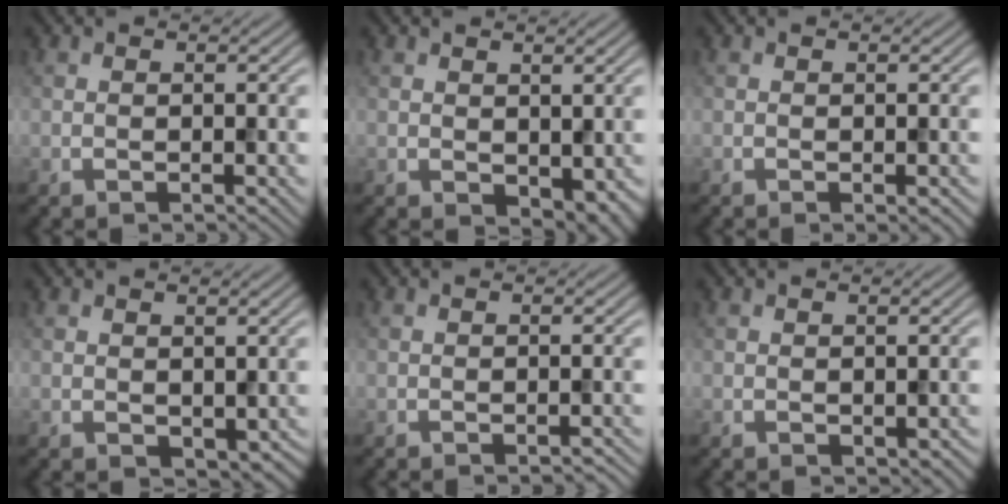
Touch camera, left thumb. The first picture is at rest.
{"total": 2.7, "force": [0.4, 1.8, 2.0], "torque": [-0.034, -0.010, 0.015]}
{"total": 1.0, "force": [-0.4, 0.1, 0.9], "torque": [-0.013, -0.004, -0.006]}
{"total": 1.7, "force": [0.4, 1.2, 1.2], "torque": [-0.022, -0.010, 0.014]}
{"total": 1.0, "force": [-0.7, 0.1, 0.6], "torque": [-0.004, 0.001, -0.011]}
{"total": 1.0, "force": [-0.2, 0.5, 0.8], "torque": [-0.009, -0.006, 0.001]}